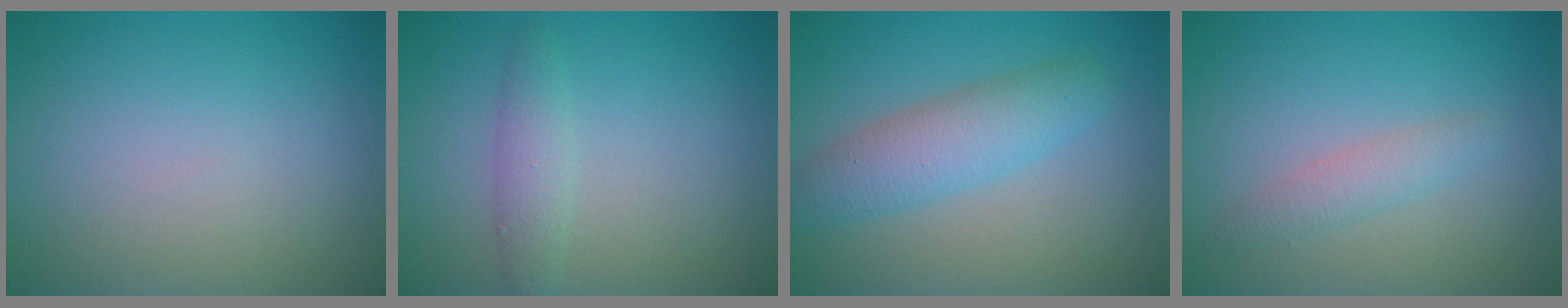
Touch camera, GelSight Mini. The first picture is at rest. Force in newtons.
{"total": 1.9, "press": 1.9, "slide": 0.1}
{"total": 4.3, "press": 4.3, "slide": 0.1}
{"total": 1.7, "press": 1.7, "slide": 0.1}